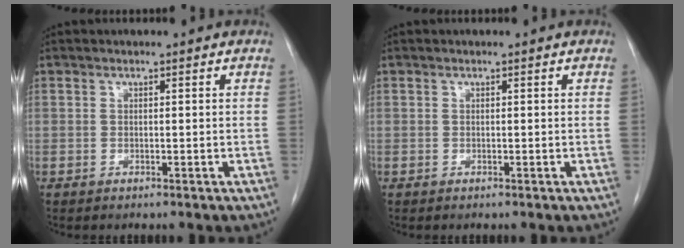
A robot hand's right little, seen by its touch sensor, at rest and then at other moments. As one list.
[{"total": 0.0}]